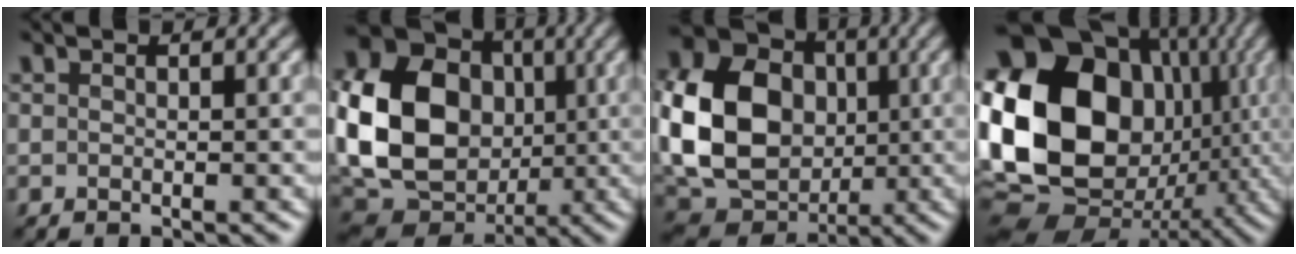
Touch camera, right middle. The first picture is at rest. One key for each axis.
{"total": 15.5, "fx": 0.4, "fy": 12.8, "fz": 8.7, "tx": -0.189, "ty": 0.004, "tz": 0.011}
{"total": 13.4, "fx": 0.5, "fy": 10.8, "fz": 7.8, "tx": -0.191, "ty": 0.008, "tz": 0.002}
{"total": 18.7, "fx": 1.6, "fy": 14.9, "fz": 11.2, "tx": -0.241, "ty": 0.015, "tz": 0.031}